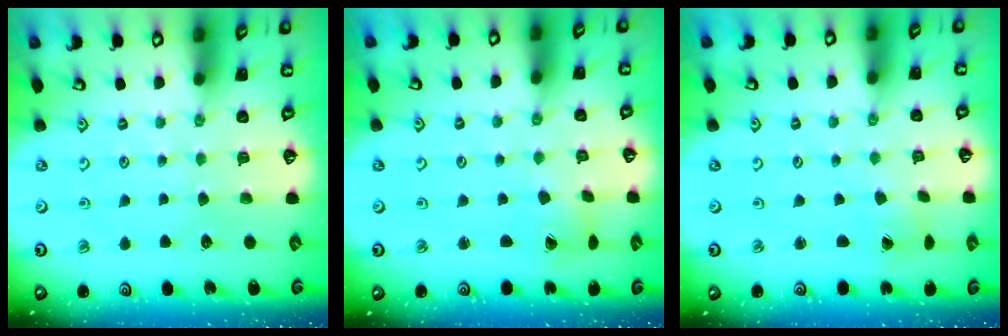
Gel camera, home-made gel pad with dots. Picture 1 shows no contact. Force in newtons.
{"total": 1.6, "press": 1.6, "slide": 0.3}
{"total": 1.7, "press": 1.7, "slide": 0.1}